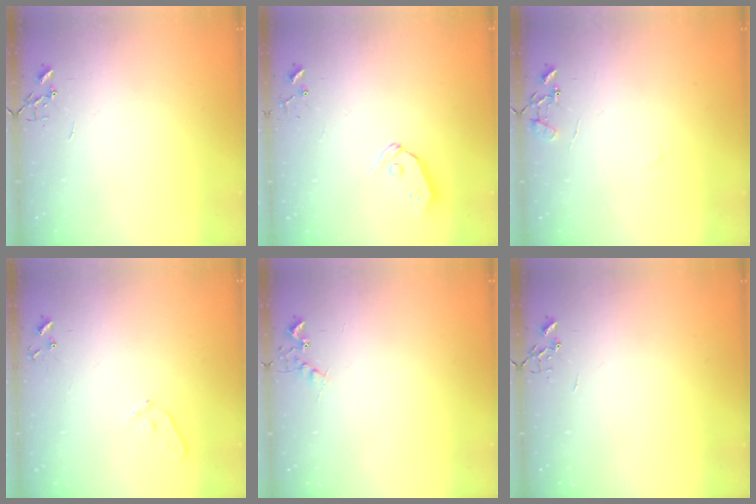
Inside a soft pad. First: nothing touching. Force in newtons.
{"total": 7.3, "press": 7.2, "slide": 0.8}
{"total": 8.7, "press": 8.7, "slide": 0.8}
{"total": 7.4, "press": 7.4, "slide": 0.6}
{"total": 4.8, "press": 4.7, "slide": 0.8}
{"total": 0.0}